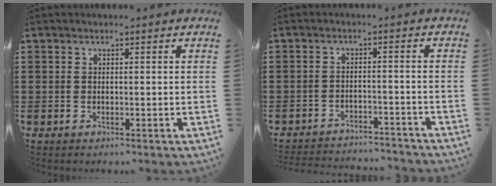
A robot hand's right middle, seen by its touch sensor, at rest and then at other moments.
{"total": 3.0, "force": [-3.0, 0.2, 0.0], "torque": [-0.006, 0.000, -0.064]}